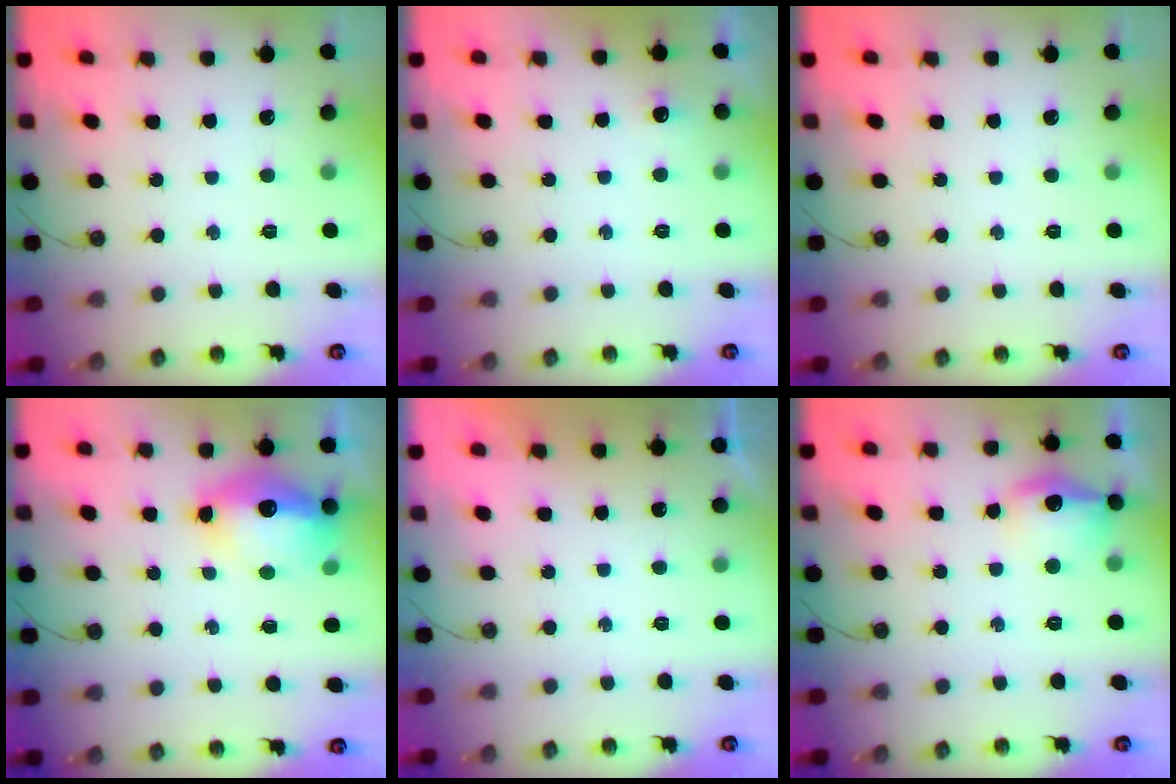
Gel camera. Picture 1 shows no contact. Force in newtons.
{"total": 4.6, "press": 4.5, "slide": 1.0}
{"total": 0.0}
{"total": 14.7, "press": 14.6, "slide": 1.4}
{"total": 0.0}
{"total": 12.8, "press": 12.8, "slide": 0.9}